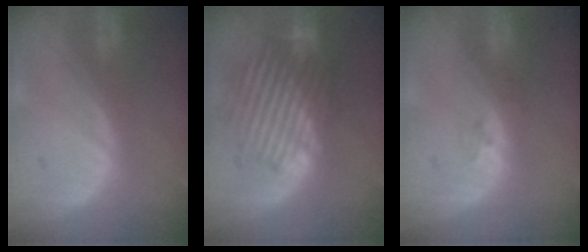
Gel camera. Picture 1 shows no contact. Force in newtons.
{"total": 9.8, "press": 9.1, "slide": 3.5}
{"total": 1.9, "press": 1.4, "slide": 1.2}